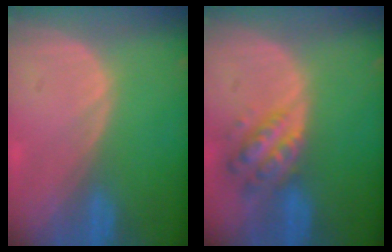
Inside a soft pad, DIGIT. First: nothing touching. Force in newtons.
{"total": 6.2, "press": 5.6, "slide": 2.6}